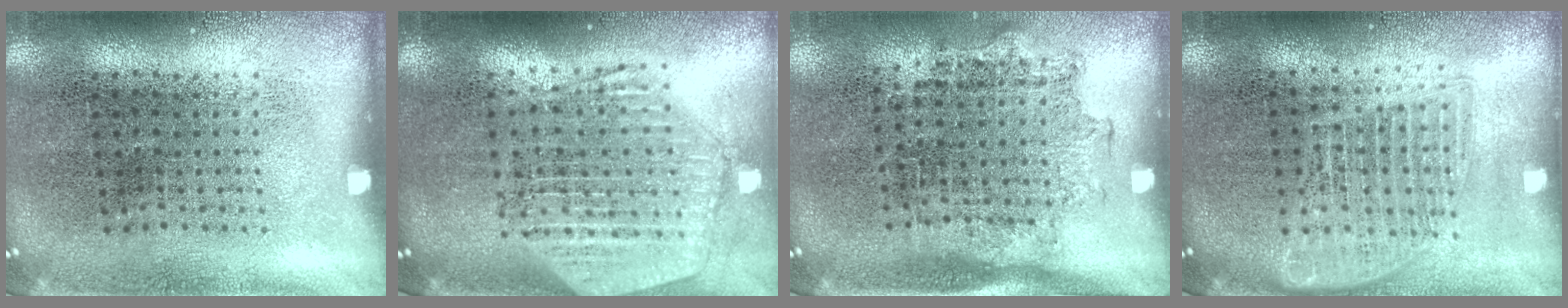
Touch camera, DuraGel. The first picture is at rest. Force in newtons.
{"total": 2.4, "press": 2.1, "slide": 1.2}
{"total": 1.3, "press": 1.0, "slide": 0.8}
{"total": 1.7, "press": 1.5, "slide": 0.8}